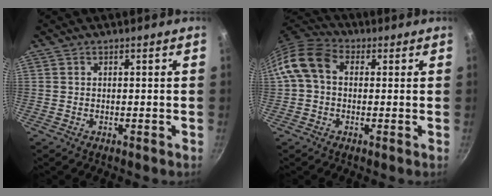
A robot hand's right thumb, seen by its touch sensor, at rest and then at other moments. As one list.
[{"total": 9.5, "force": [1.2, 7.0, 6.2], "torque": [-0.105, 0.024, 0.001]}]